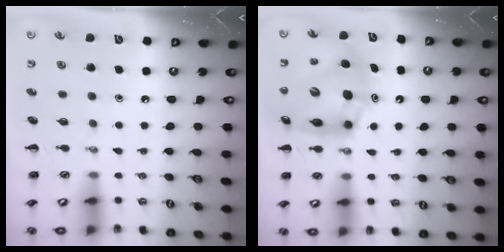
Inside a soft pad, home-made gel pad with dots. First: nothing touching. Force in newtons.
{"total": 13.6, "press": 13.0, "slide": 4.0}